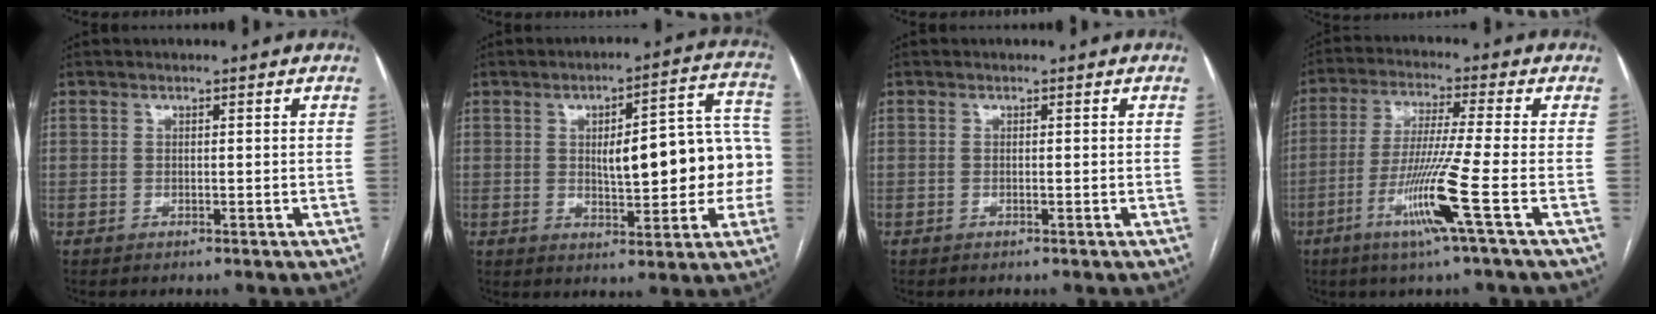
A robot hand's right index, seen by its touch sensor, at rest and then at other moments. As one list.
[{"total": 15.2, "force": [-0.4, 4.3, 14.5], "torque": [-0.180, 0.039, 0.004]}, {"total": 0.0}, {"total": 10.3, "force": [-4.1, -2.3, 9.2], "torque": [-0.178, -0.025, -0.084]}]